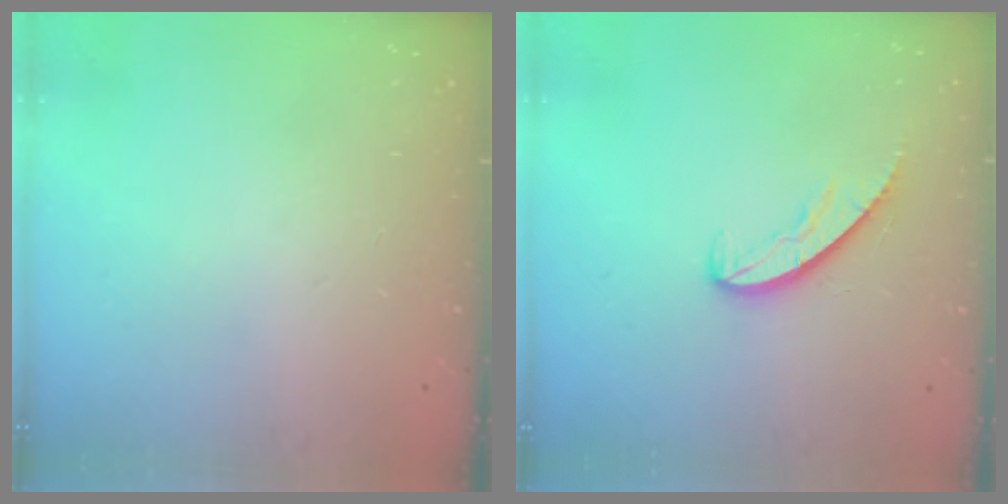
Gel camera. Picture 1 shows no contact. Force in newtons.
{"total": 6.3, "press": 6.3, "slide": 0.4}